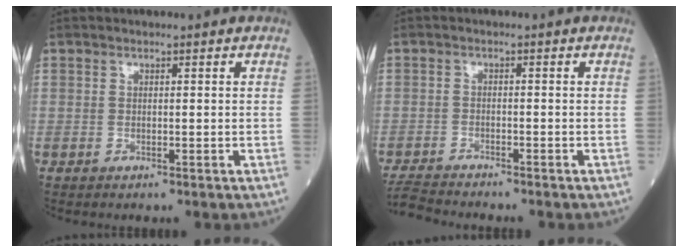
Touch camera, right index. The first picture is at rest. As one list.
[{"total": 5.0, "force": [-4.9, -0.2, 0.8], "torque": [-0.015, -0.021, -0.086]}]